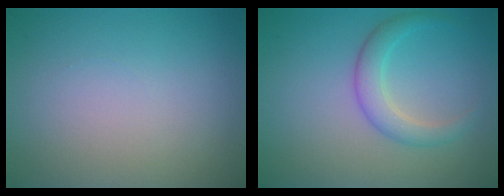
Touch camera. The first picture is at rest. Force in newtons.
{"total": 2.6, "press": 2.6, "slide": 0.1}